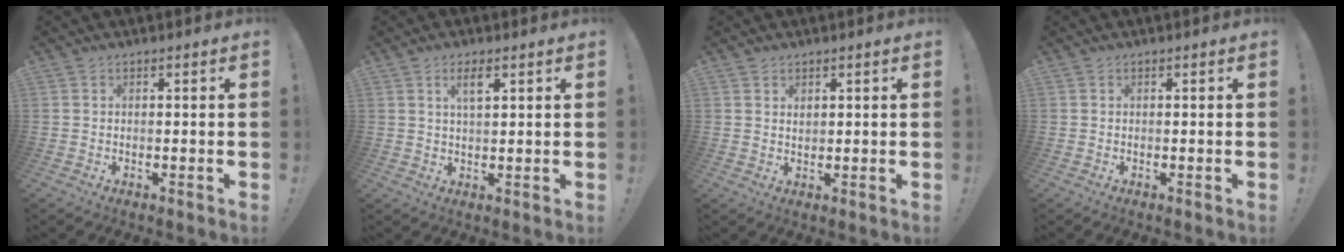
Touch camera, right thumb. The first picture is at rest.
{"total": 4.2, "force": [2.0, 1.5, 3.4], "torque": [-0.051, -0.006, 0.030]}
{"total": 1.6, "force": [1.0, 1.1, 0.6], "torque": [0.002, -0.004, 0.015]}
{"total": 0.0}